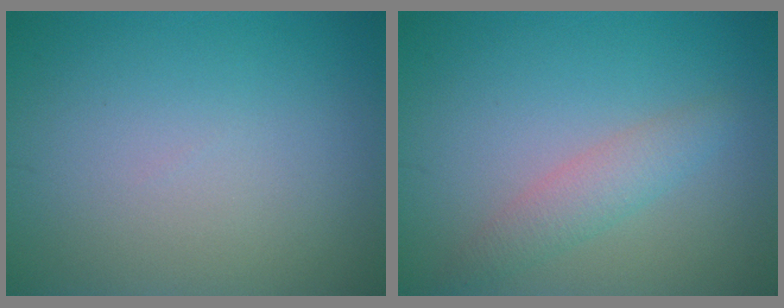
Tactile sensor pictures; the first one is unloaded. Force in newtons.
{"total": 2.3, "press": 2.3, "slide": 0.0}